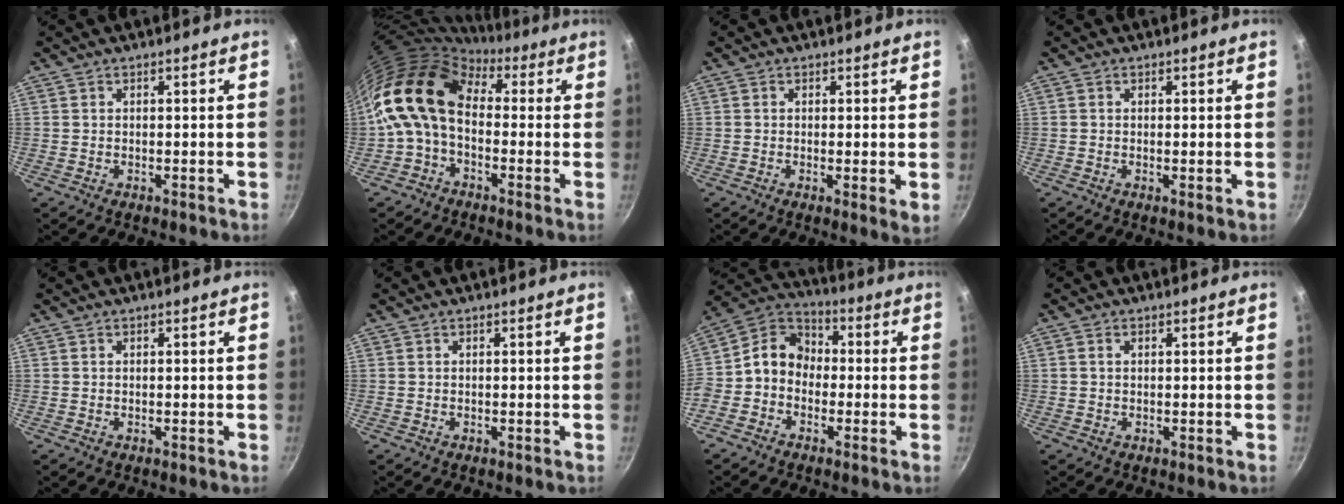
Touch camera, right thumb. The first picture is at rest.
{"total": 13.5, "force": [0.1, 9.4, 9.8], "torque": [-0.162, 0.030, -0.021]}
{"total": 2.7, "force": [0.2, 0.5, 2.6], "torque": [-0.038, -0.013, -0.002]}
{"total": 0.7, "force": [0.0, 0.0, 0.7], "torque": [-0.013, -0.003, -0.003]}
{"total": 0.0}
{"total": 0.0}
{"total": 14.5, "force": [-0.6, 12.1, 8.0], "torque": [-0.122, 0.054, -0.037]}
{"total": 0.9, "force": [0.3, 0.6, 0.6], "torque": [-0.011, 0.004, 0.003]}